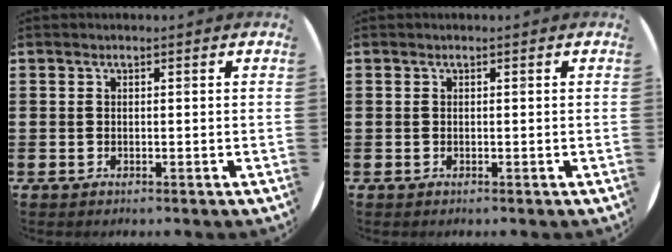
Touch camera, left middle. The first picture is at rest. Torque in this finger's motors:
{"motor_torque": [0.29, -0.53, -0.01, 0.01]}